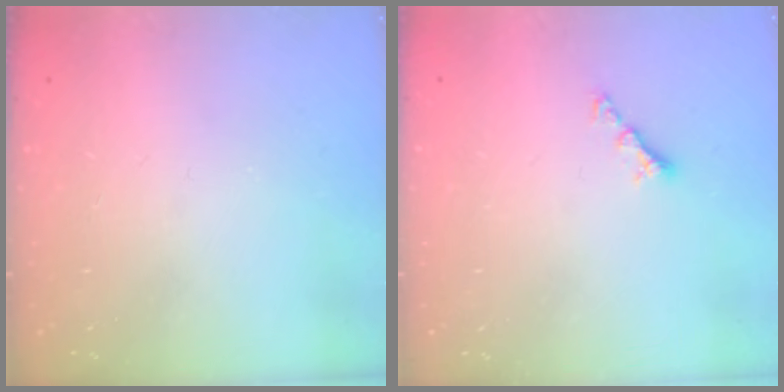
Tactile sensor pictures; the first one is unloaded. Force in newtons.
{"total": 3.9, "press": 3.9, "slide": 0.6}